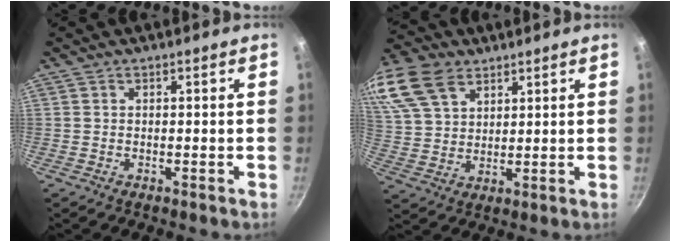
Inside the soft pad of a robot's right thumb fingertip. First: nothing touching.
{"total": 16.1, "force": [9.0, 10.2, 8.5], "torque": [-0.181, 0.004, 0.179]}